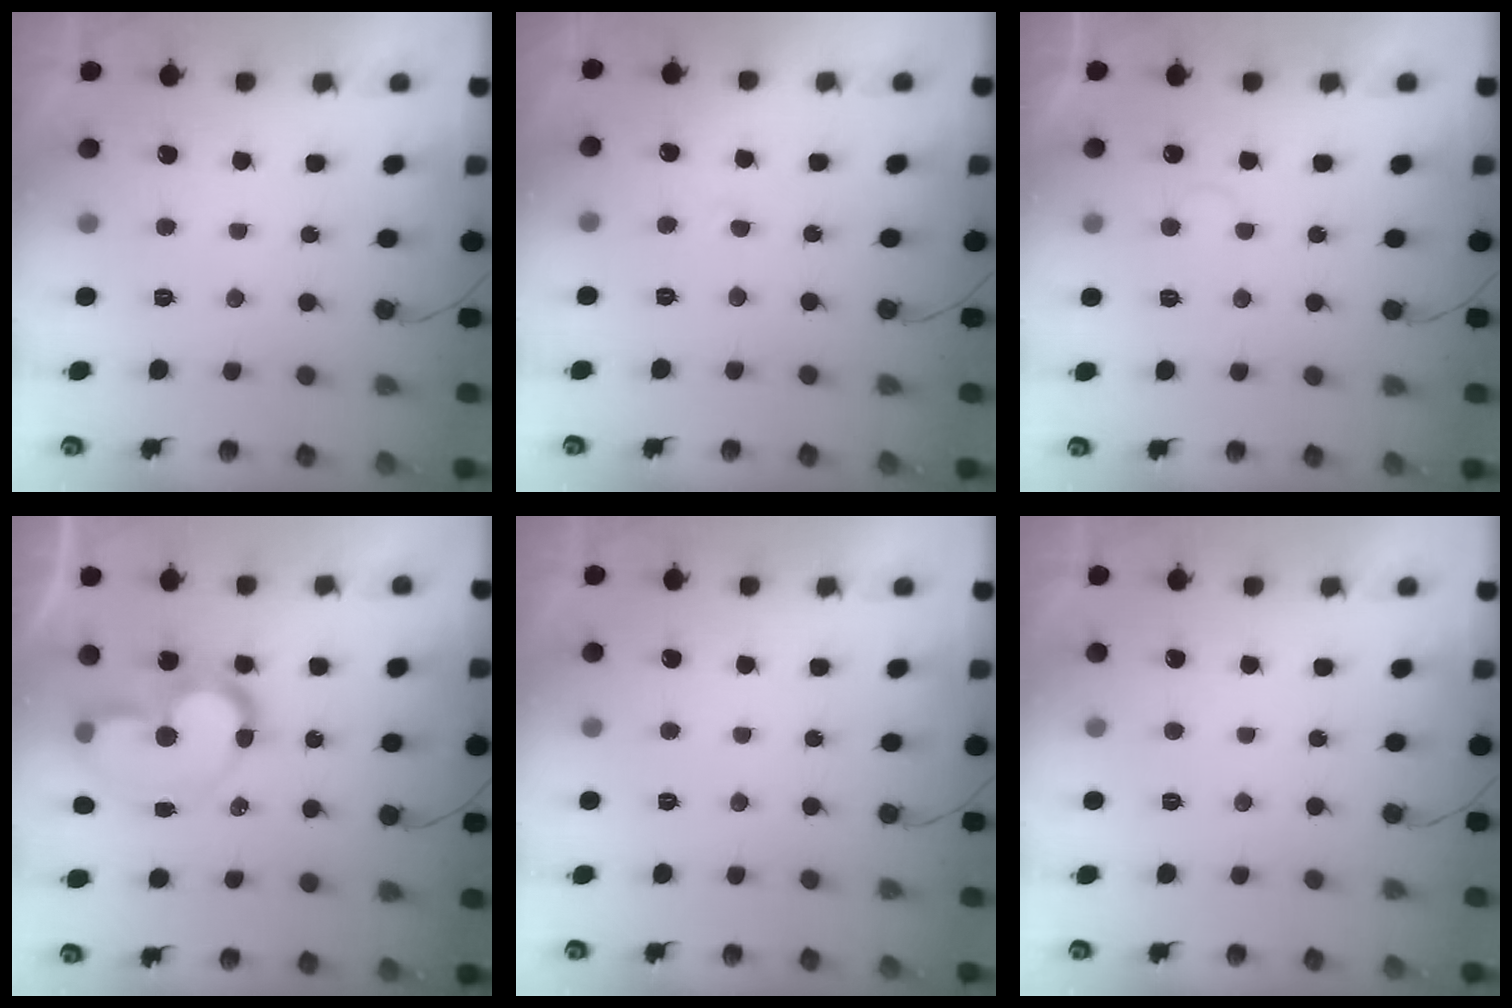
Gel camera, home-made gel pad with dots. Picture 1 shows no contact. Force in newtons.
{"total": 2.9, "press": 2.9, "slide": 0.3}
{"total": 5.4, "press": 5.4, "slide": 0.4}
{"total": 14.7, "press": 14.5, "slide": 2.4}
{"total": 0.0}
{"total": 1.7, "press": 1.7, "slide": 0.1}